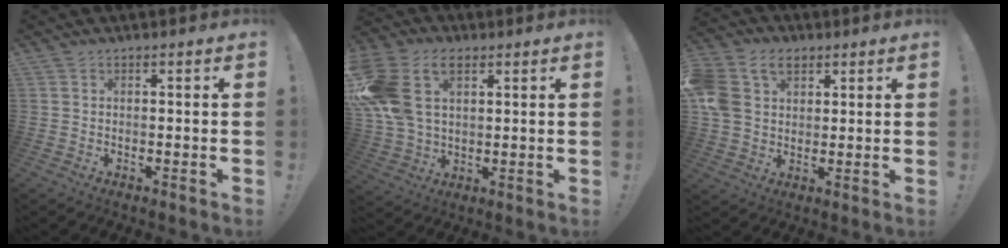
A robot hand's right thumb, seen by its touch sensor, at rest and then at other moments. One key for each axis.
{"total": 17.0, "fx": 6.2, "fy": 11.3, "fz": 11.1, "tx": -0.227, "ty": -0.019, "tz": 0.117}
{"total": 13.2, "fx": 5.1, "fy": 9.7, "fz": 7.4, "tx": -0.152, "ty": -0.008, "tz": 0.101}